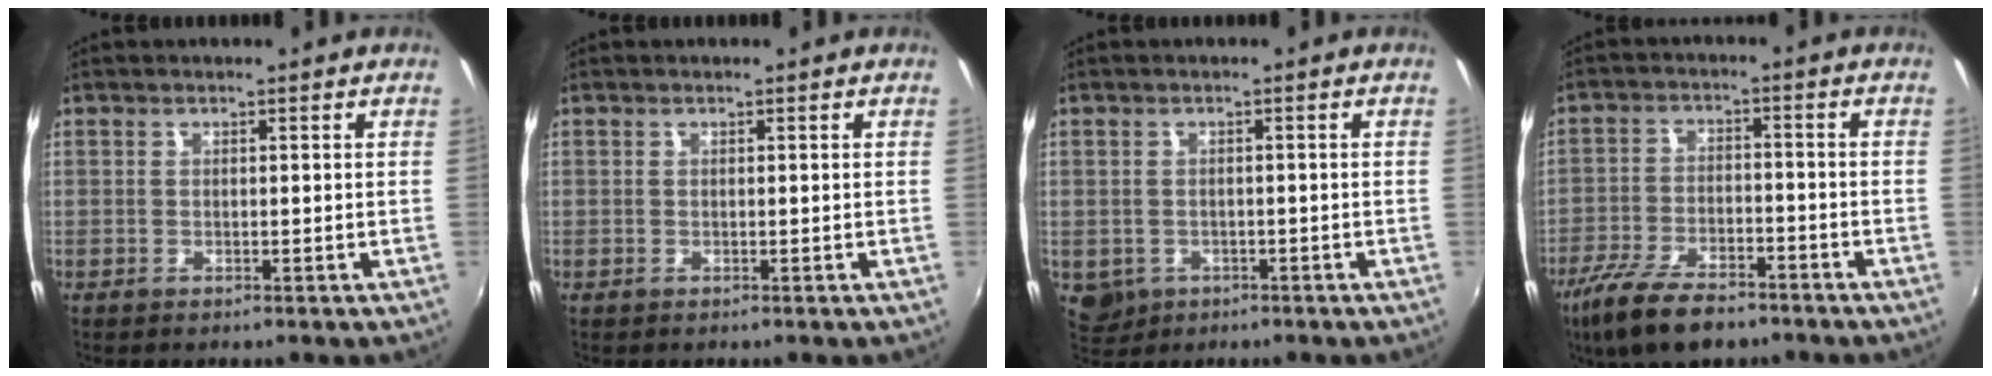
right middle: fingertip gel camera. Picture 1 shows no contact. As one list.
[{"total": 0.0}, {"total": 4.1, "force": [-1.5, 3.5, 1.6], "torque": [-0.036, -0.006, -0.014]}, {"total": 12.4, "force": [-9.2, 4.4, 7.1], "torque": [-0.165, -0.026, -0.166]}]